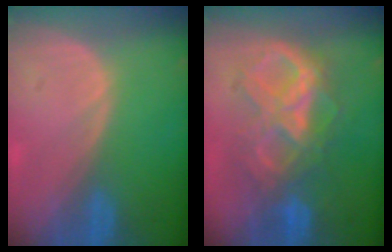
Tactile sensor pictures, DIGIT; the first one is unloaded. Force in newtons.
{"total": 9.3, "press": 9.2, "slide": 0.9}